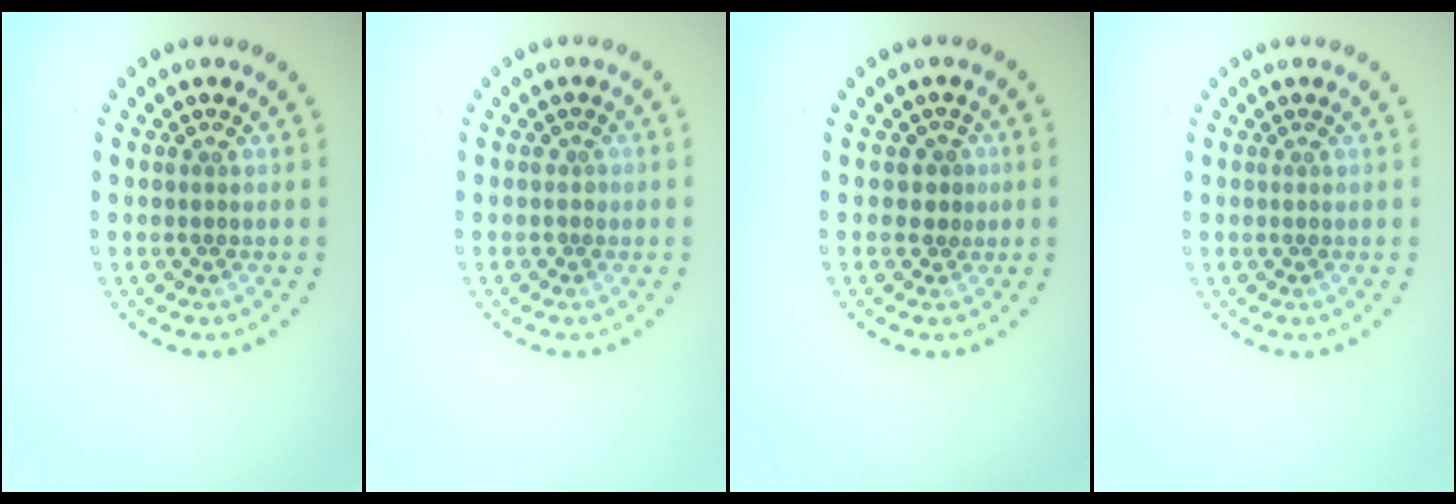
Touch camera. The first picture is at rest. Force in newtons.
{"total": 0.5, "press": 0.3, "slide": 0.5}
{"total": 1.0, "press": 0.7, "slide": 0.7}
{"total": 0.0}